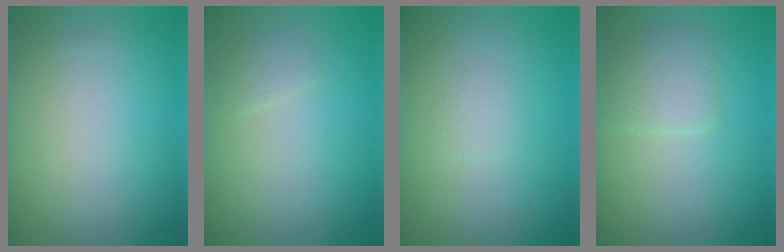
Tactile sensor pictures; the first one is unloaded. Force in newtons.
{"total": 0.9, "press": 0.9, "slide": 0.0}
{"total": 0.7, "press": 0.7, "slide": 0.0}
{"total": 2.2, "press": 2.2, "slide": 0.1}